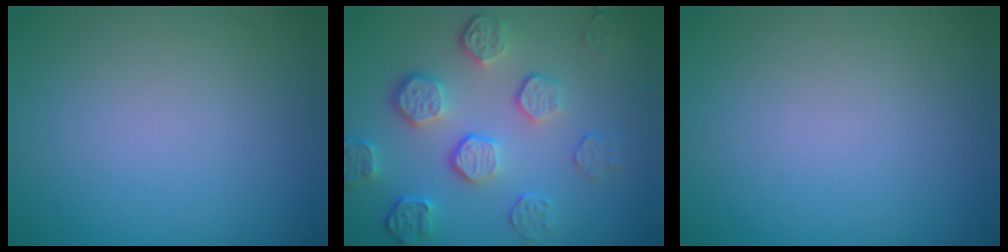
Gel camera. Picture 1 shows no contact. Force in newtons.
{"total": 5.3, "press": 3.7, "slide": 3.7}
{"total": 0.0}